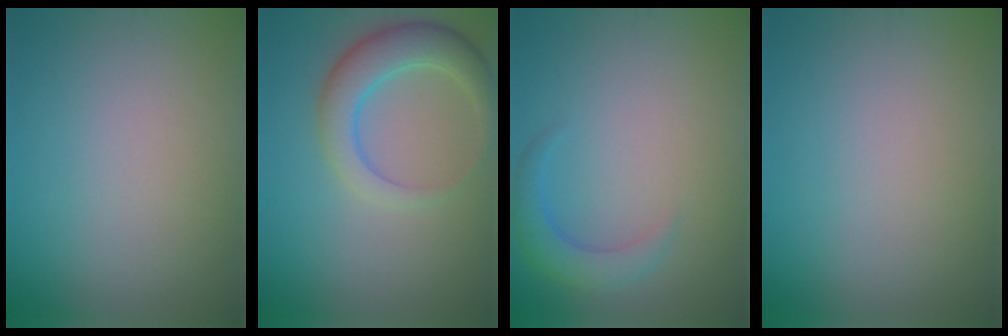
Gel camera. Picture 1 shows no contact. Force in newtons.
{"total": 4.5, "press": 4.5, "slide": 0.1}
{"total": 2.7, "press": 2.6, "slide": 0.3}
{"total": 0.0}